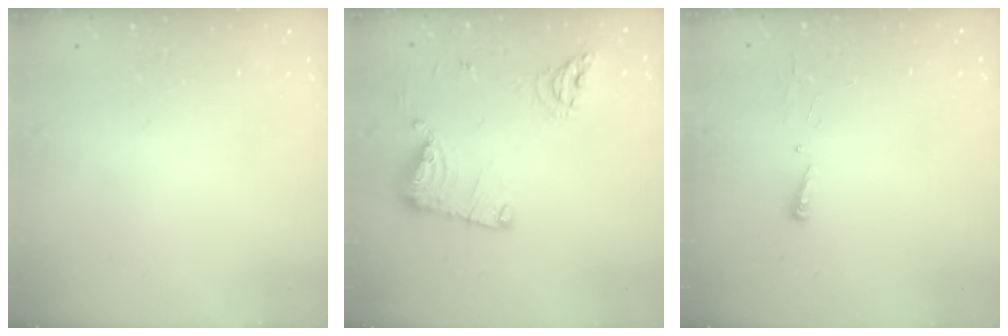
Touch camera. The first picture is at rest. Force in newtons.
{"total": 13.5, "press": 13.4, "slide": 1.2}
{"total": 4.1, "press": 4.0, "slide": 1.0}